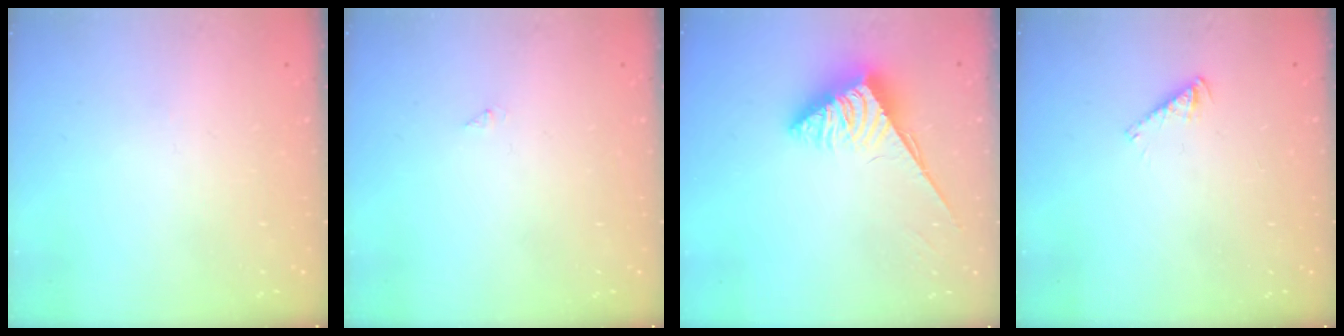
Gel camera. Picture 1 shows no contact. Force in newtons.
{"total": 0.0}
{"total": 3.8, "press": 3.7, "slide": 0.6}
{"total": 2.5, "press": 2.5, "slide": 0.0}